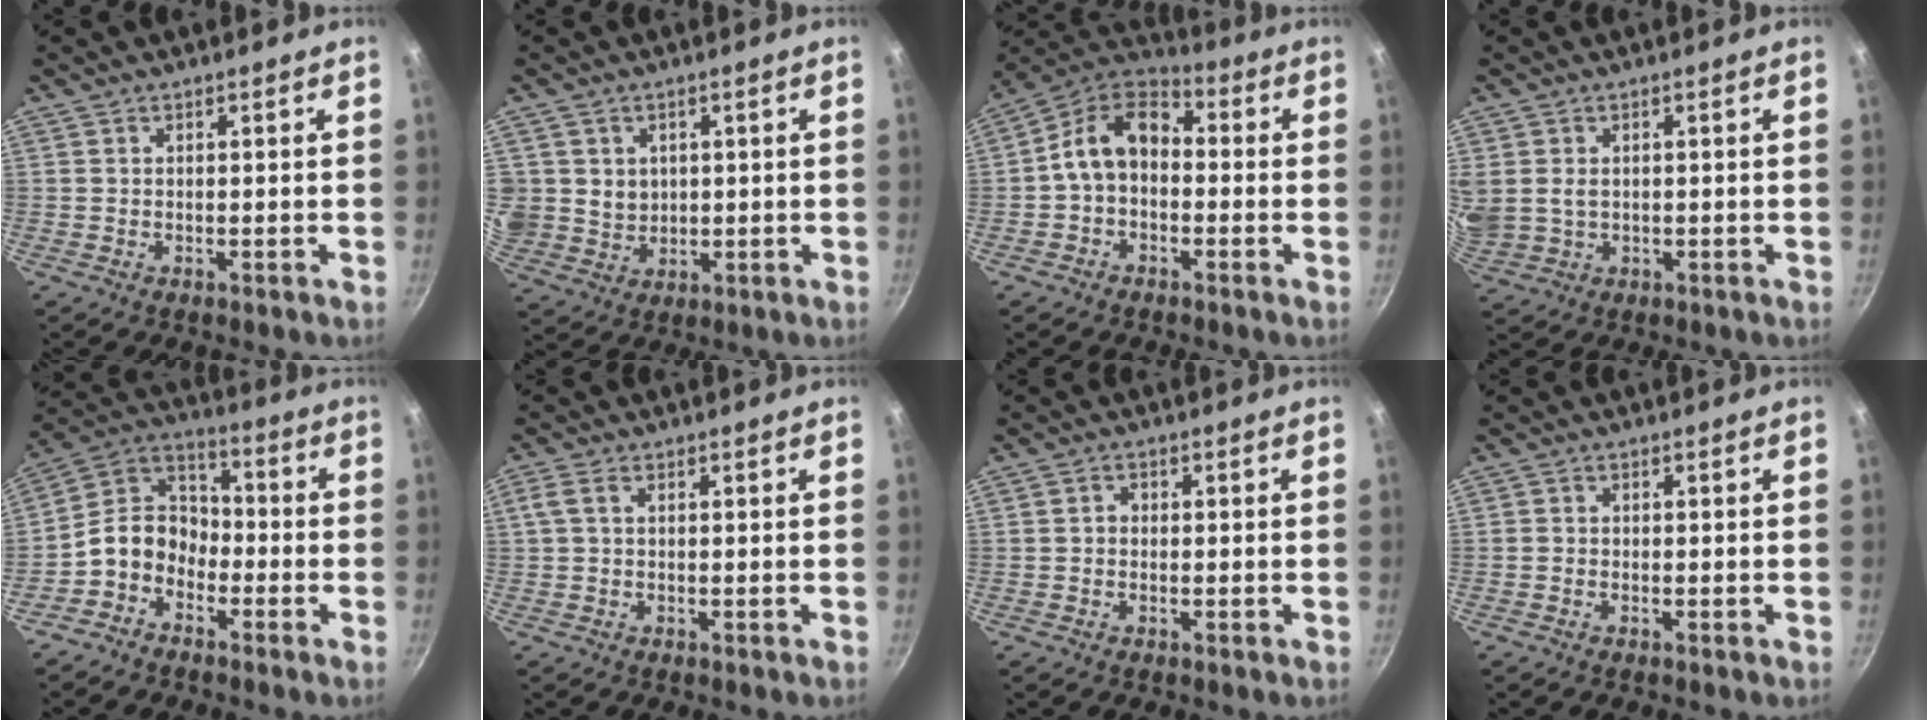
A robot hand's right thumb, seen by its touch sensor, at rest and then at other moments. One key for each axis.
{"total": 6.5, "fx": 1.7, "fy": 5.9, "fz": 2.2, "tx": -0.022, "ty": -0.009, "tz": 0.042}
{"total": 11.3, "fx": -0.6, "fy": 8.0, "fz": 7.9, "tx": -0.116, "ty": 0.046, "tz": -0.034}
{"total": 6.9, "fx": 1.3, "fy": 5.3, "fz": 4.3, "tx": -0.086, "ty": -0.005, "tz": 0.036}
{"total": 10.0, "fx": -4.0, "fy": 7.5, "fz": 5.1, "tx": -0.063, "ty": 0.061, "tz": -0.106}
{"total": 2.4, "fx": 0.4, "fy": 1.5, "fz": 1.9, "tx": -0.043, "ty": 0.007, "tz": 0.008}
{"total": 1.5, "fx": -0.1, "fy": 1.3, "fz": 0.8, "tx": -0.011, "ty": 0.007, "tz": -0.003}
{"total": 0.7, "fx": -0.5, "fy": 0.4, "fz": 0.3, "tx": -0.009, "ty": 0.003, "tz": -0.012}